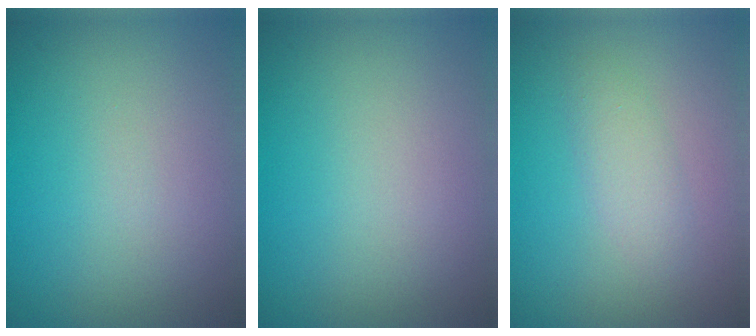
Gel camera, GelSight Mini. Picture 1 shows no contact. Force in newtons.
{"total": 0.0}
{"total": 1.9, "press": 1.9, "slide": 0.1}